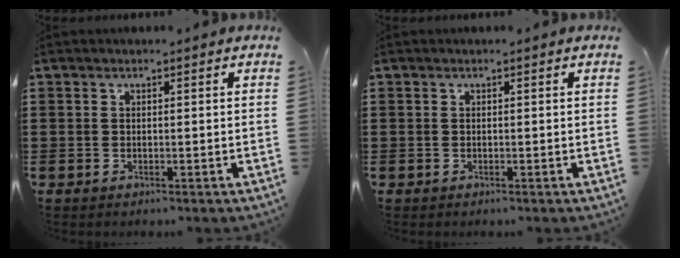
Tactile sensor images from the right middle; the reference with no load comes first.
{"total": 0.0}